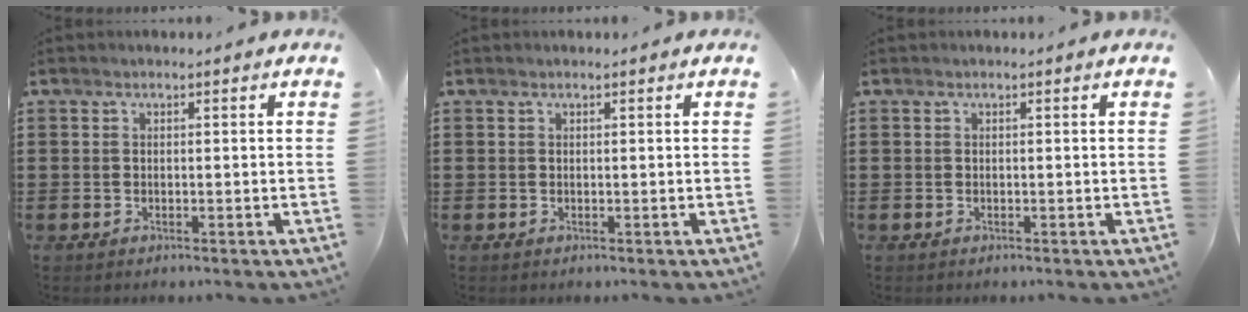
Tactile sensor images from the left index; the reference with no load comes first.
{"total": 0.0}
{"total": 0.0}